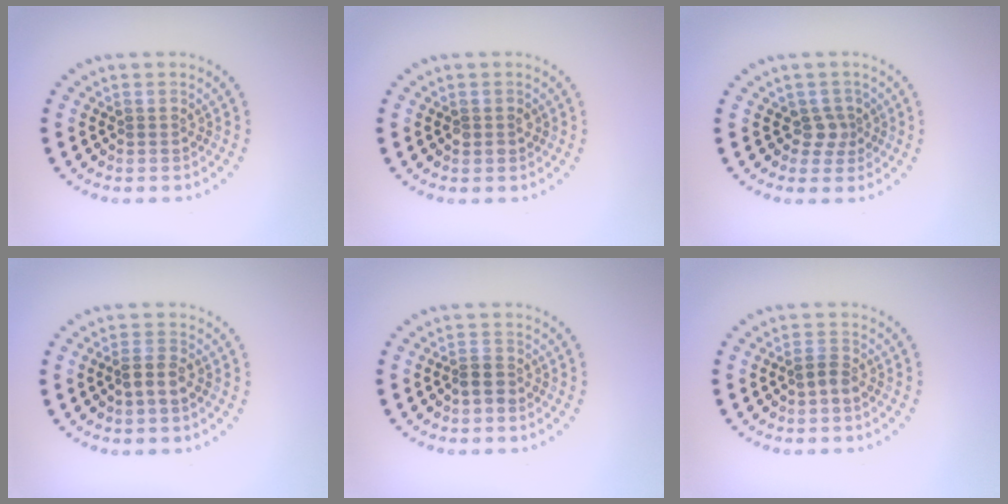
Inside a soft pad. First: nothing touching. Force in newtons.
{"total": 1.1, "press": 1.1, "slide": 0.2}
{"total": 1.8, "press": 1.4, "slide": 1.2}
{"total": 1.9, "press": 1.8, "slide": 0.7}
{"total": 1.6, "press": 1.4, "slide": 0.7}
{"total": 1.1, "press": 0.9, "slide": 0.6}